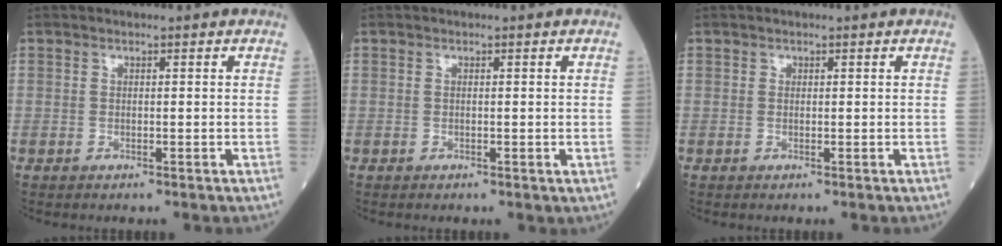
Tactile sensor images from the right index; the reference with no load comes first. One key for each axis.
{"total": 0.0}
{"total": 0.0}